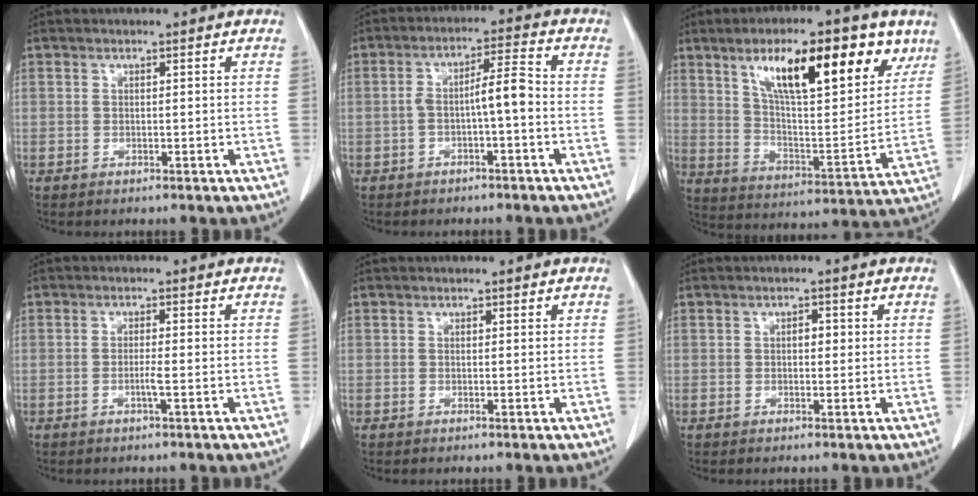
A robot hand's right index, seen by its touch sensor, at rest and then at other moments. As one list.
[{"total": 5.4, "force": [-1.2, 0.8, 5.2], "torque": [-0.090, 0.023, -0.019]}, {"total": 20.6, "force": [11.5, 5.6, 16.1], "torque": [-0.247, 0.015, 0.191]}, {"total": 1.7, "force": [-0.6, -0.2, 1.5], "torque": [-0.031, -0.002, -0.012]}, {"total": 0.0}, {"total": 1.5, "force": [0.2, 0.9, 1.2], "torque": [-0.016, 0.003, 0.002]}]